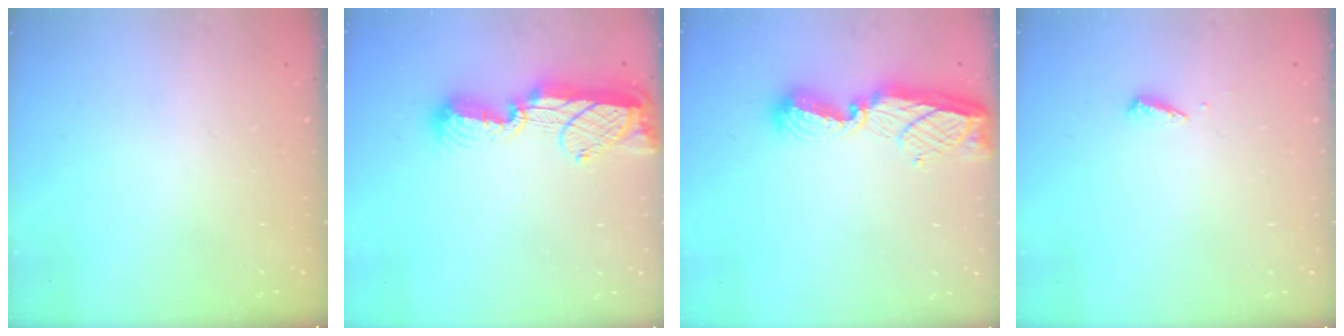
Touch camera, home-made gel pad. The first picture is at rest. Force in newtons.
{"total": 12.4, "press": 12.3, "slide": 1.2}
{"total": 13.5, "press": 13.5, "slide": 0.9}
{"total": 2.5, "press": 2.5, "slide": 0.1}